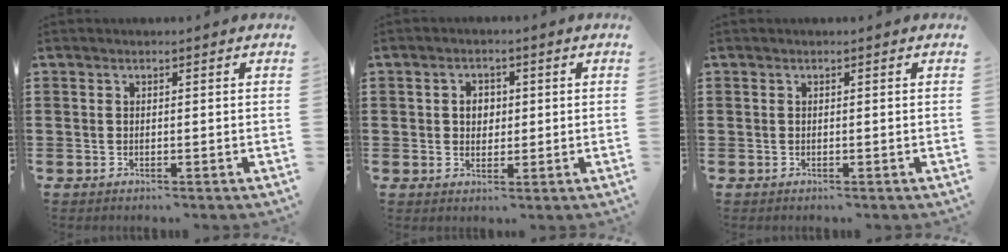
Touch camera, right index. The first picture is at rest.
{"total": 2.6, "force": [0.2, 2.1, 1.5], "torque": [-0.035, 0.009, 0.002]}
{"total": 0.0}